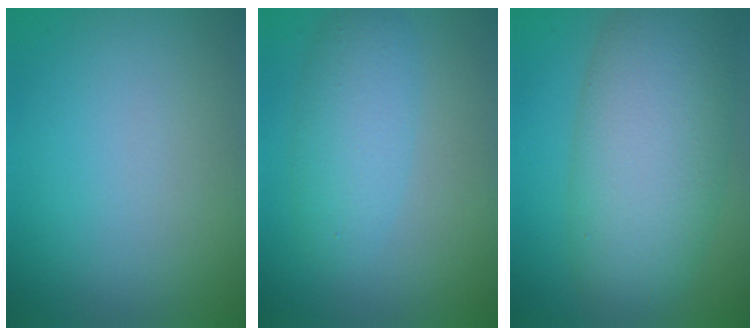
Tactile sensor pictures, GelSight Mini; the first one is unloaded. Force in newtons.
{"total": 3.5, "press": 3.5, "slide": 0.2}
{"total": 10.1, "press": 10.1, "slide": 0.3}